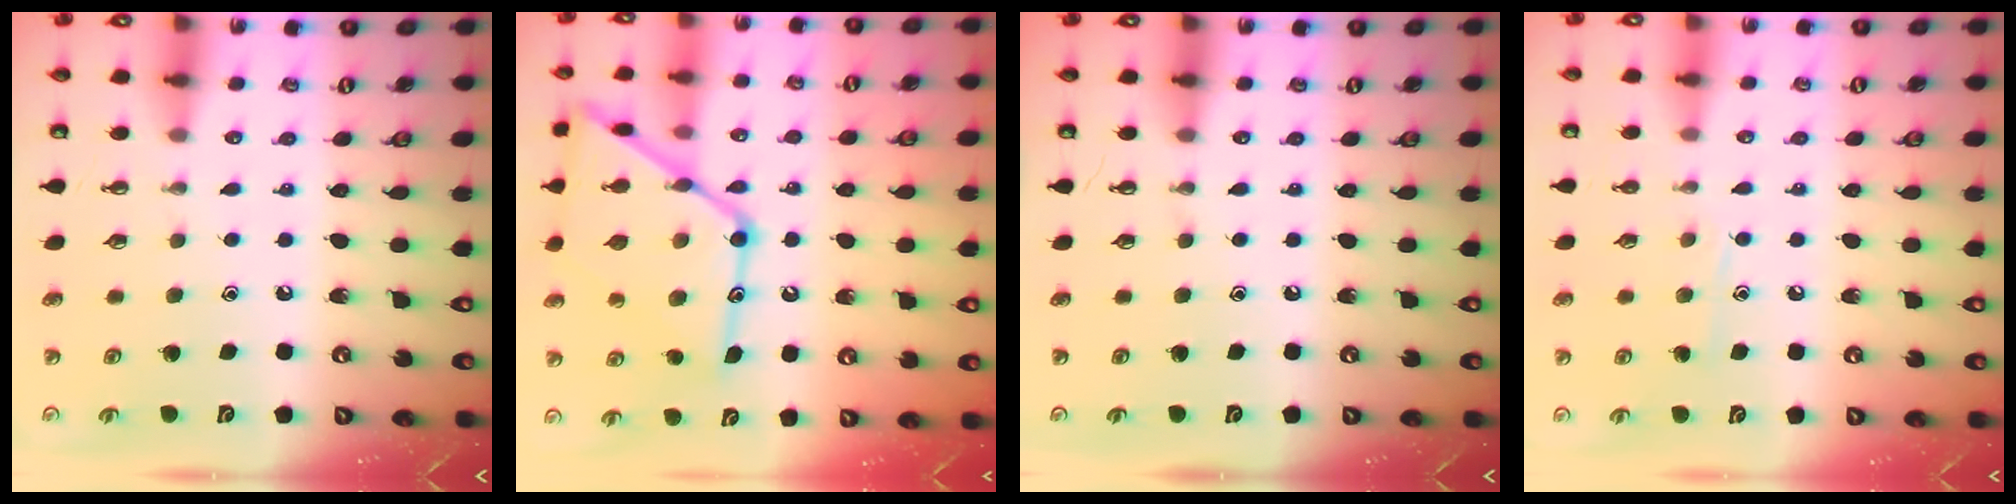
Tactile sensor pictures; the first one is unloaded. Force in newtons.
{"total": 22.0, "press": 21.9, "slide": 1.6}
{"total": 0.0}
{"total": 5.9, "press": 5.9, "slide": 0.7}